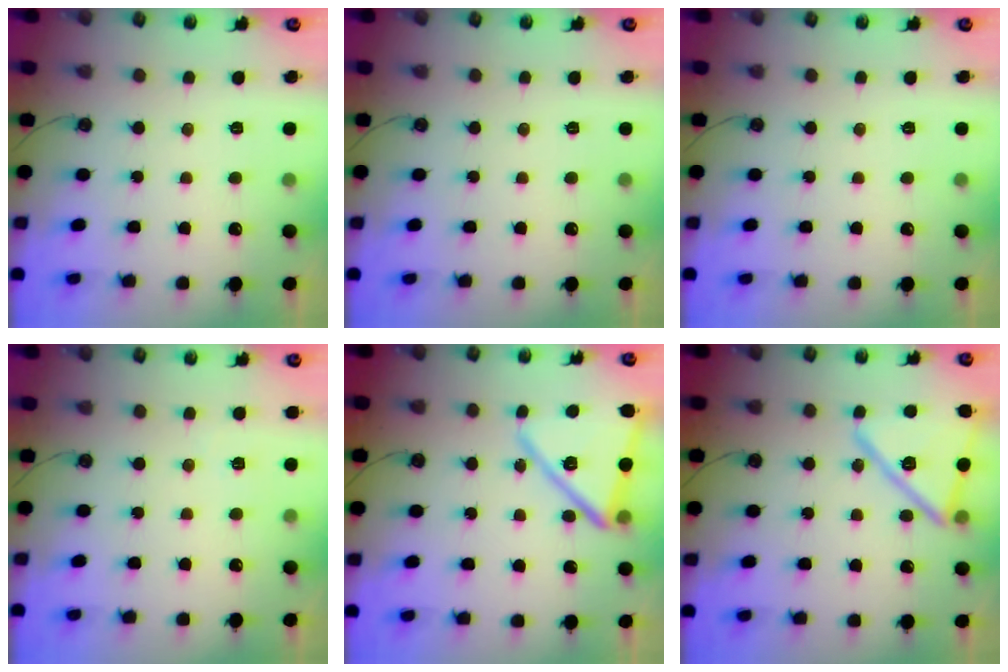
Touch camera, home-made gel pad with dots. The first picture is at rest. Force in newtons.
{"total": 0.0}
{"total": 0.0}
{"total": 2.8, "press": 2.0, "slide": 2.0}
{"total": 17.4, "press": 17.4, "slide": 1.3}
{"total": 18.6, "press": 18.6, "slide": 1.2}